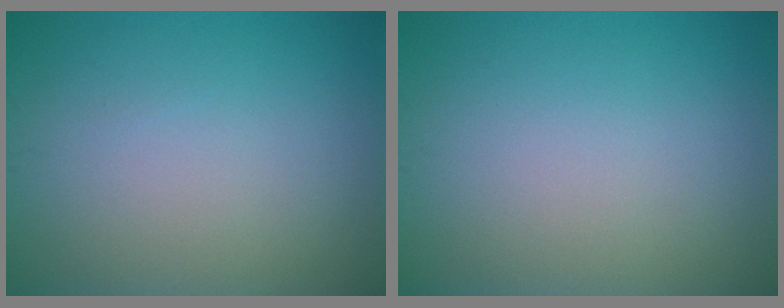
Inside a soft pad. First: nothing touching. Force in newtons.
{"total": 0.0}